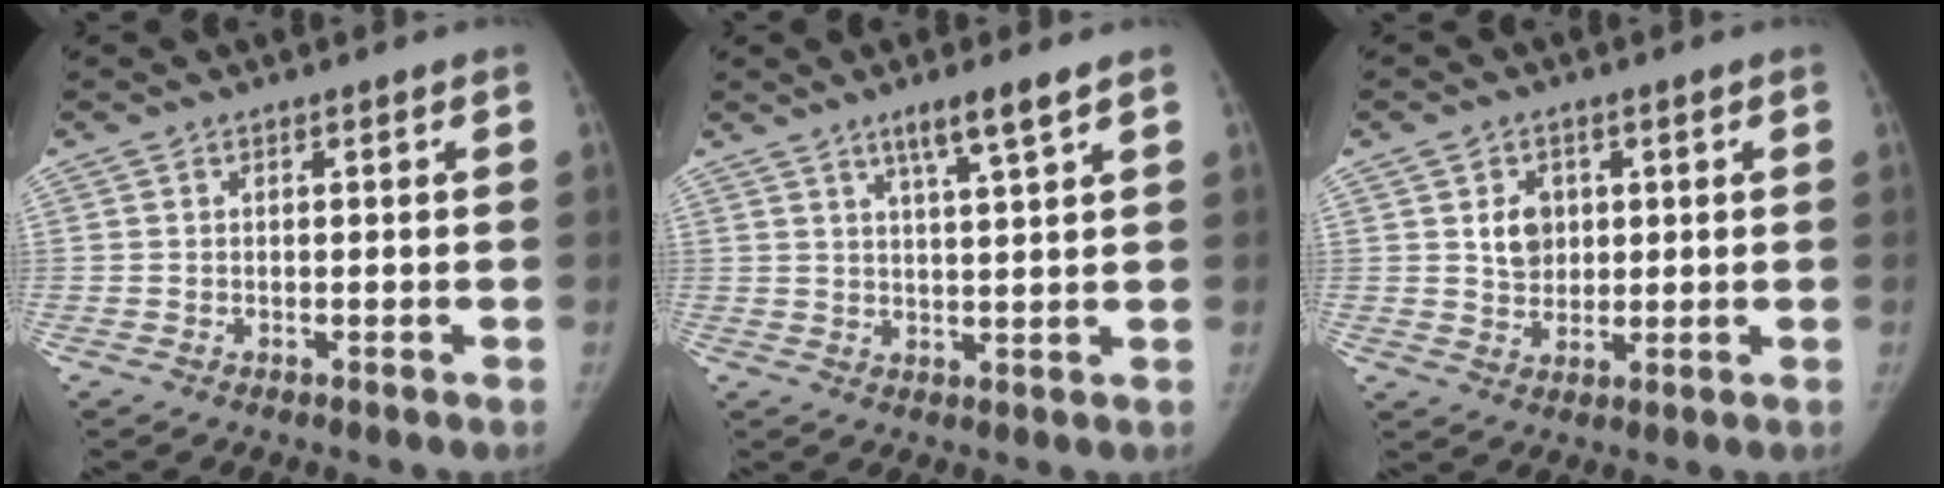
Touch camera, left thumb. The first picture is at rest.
{"total": 5.7, "force": [3.6, 0.1, 4.4], "torque": [-0.078, -0.021, 0.067]}
{"total": 5.4, "force": [1.4, 4.3, 2.8], "torque": [-0.022, -0.009, 0.028]}